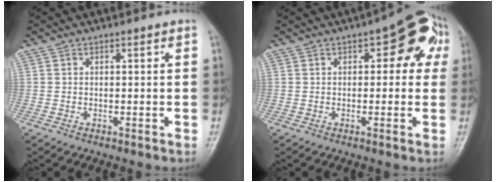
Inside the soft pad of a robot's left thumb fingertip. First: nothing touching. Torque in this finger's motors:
{"motor_torque": [-0.08, 0.61, 0.13, -0.02, 0.05]}